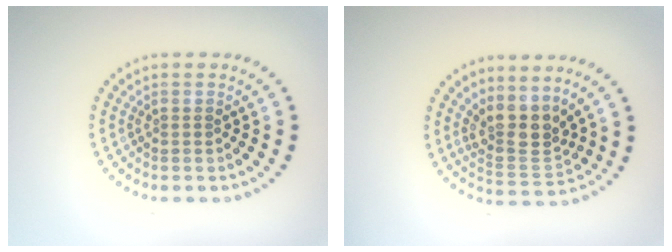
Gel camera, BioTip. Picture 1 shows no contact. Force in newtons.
{"total": 3.6, "press": 2.8, "slide": 2.3}